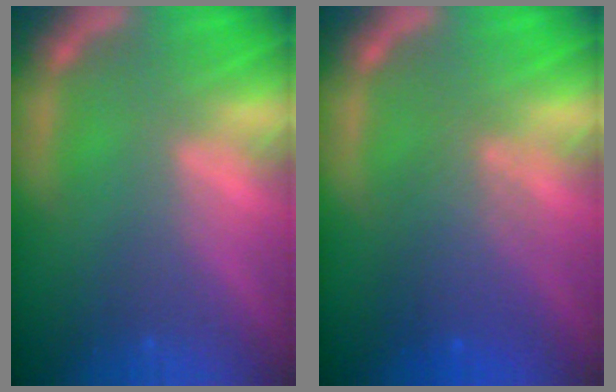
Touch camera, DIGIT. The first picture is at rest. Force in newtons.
{"total": 4.6}